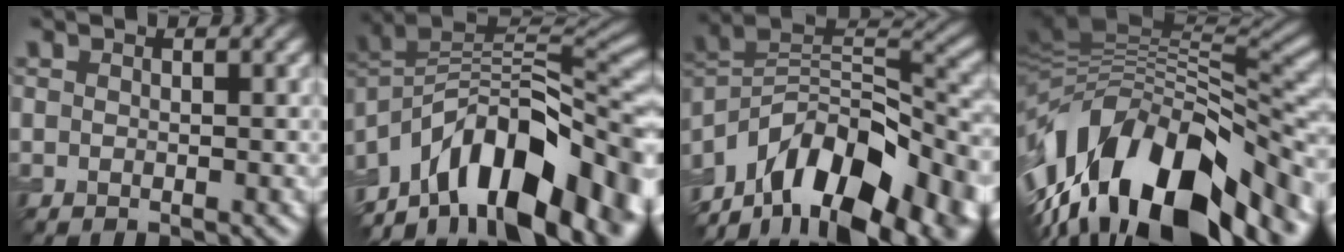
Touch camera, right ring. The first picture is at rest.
{"total": 13.2, "force": [-7.0, 6.7, 9.0], "torque": [-0.143, 0.028, -0.126]}
{"total": 15.1, "force": [-9.5, 7.4, 9.1], "torque": [-0.180, 0.016, -0.155]}
{"total": 15.8, "force": [-6.9, 7.0, 12.5], "torque": [-0.212, 0.015, -0.120]}